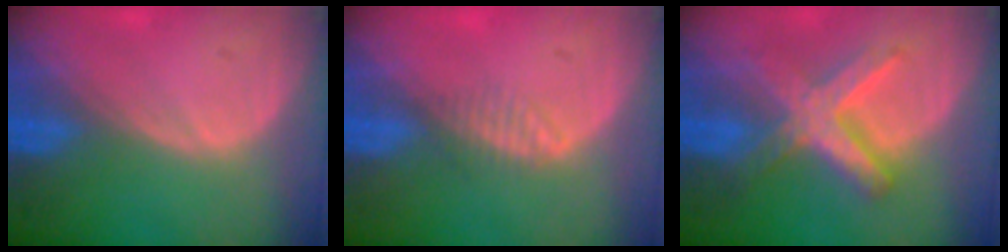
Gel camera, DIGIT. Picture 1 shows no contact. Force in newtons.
{"total": 2.0, "press": 1.8, "slide": 0.8}
{"total": 7.7, "press": 7.7, "slide": 0.7}